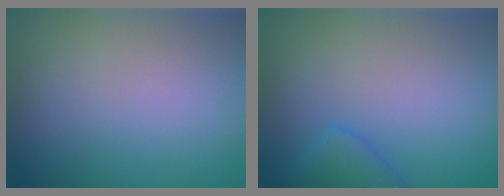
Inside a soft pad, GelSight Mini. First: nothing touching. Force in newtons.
{"total": 2.6, "press": 2.6, "slide": 0.2}